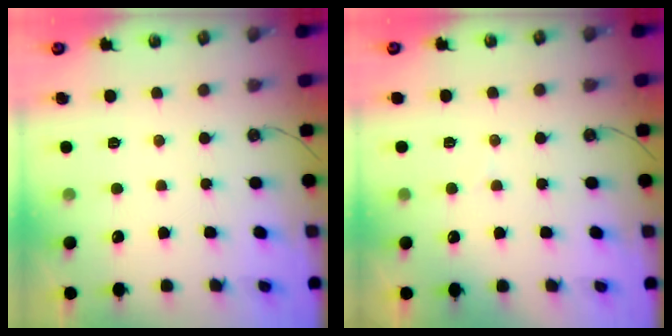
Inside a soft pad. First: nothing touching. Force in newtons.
{"total": 4.7, "press": 4.7, "slide": 0.3}